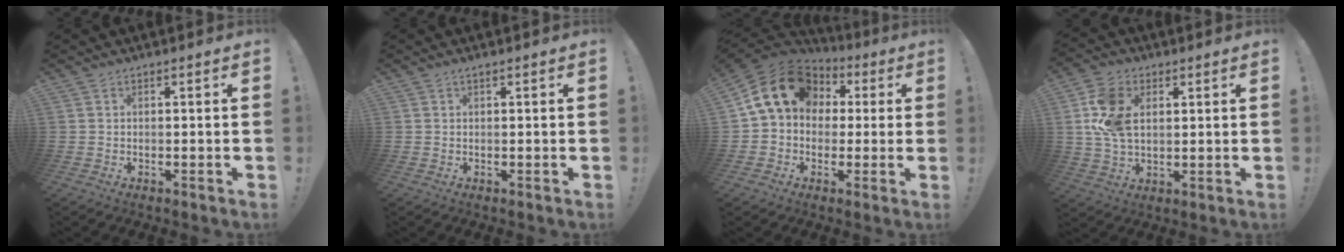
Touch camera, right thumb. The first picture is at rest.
{"total": 0.5, "force": [0.4, 0.0, 0.4], "torque": [-0.007, 0.001, 0.006]}
{"total": 17.1, "force": [5.1, 12.9, 9.9], "torque": [-0.162, -0.009, 0.095]}
{"total": 12.8, "force": [3.1, 8.8, 8.7], "torque": [-0.168, 0.000, 0.060]}